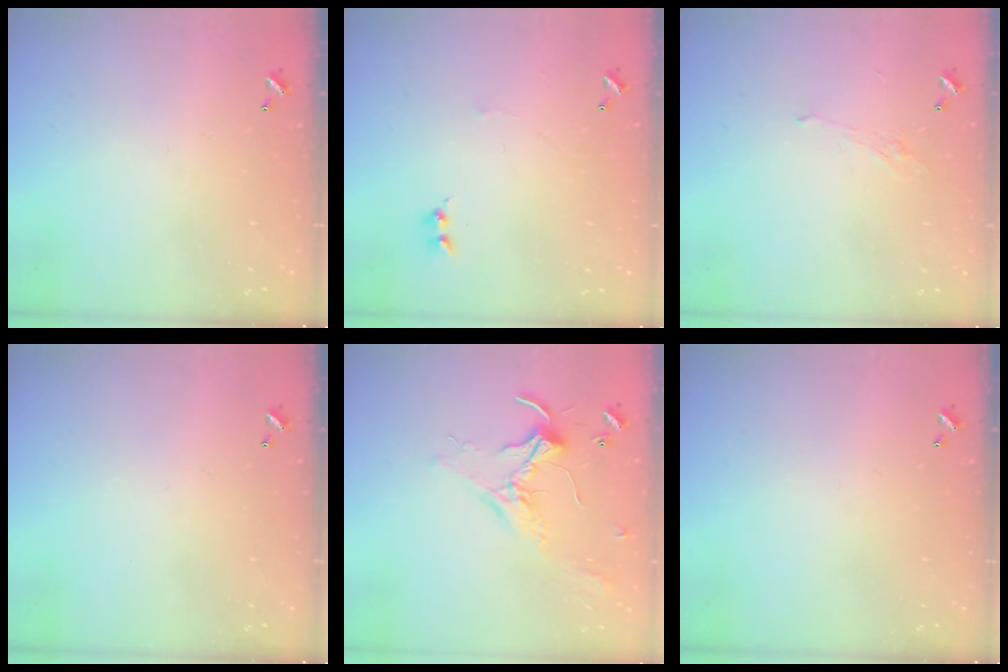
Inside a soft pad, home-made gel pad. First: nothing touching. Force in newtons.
{"total": 0.8, "press": 0.7, "slide": 0.5}
{"total": 1.1, "press": 0.8, "slide": 0.7}
{"total": 0.0}
{"total": 2.3, "press": 2.3, "slide": 0.5}
{"total": 0.0}